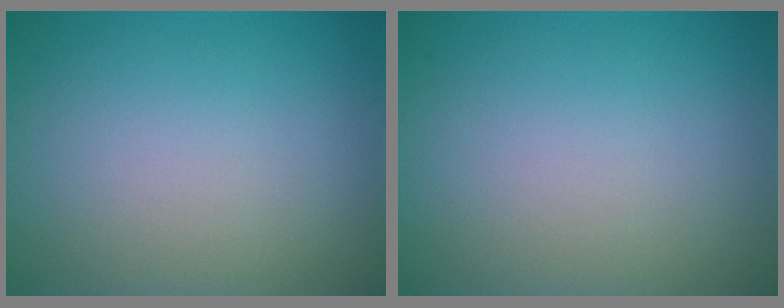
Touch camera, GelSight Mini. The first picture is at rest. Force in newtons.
{"total": 0.0}